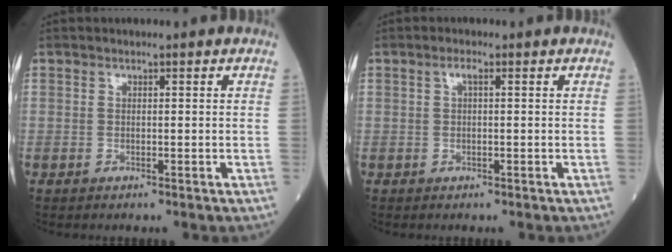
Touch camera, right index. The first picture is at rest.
{"total": 1.1, "force": [0.4, 0.2, 1.0], "torque": [-0.019, 0.004, 0.005]}